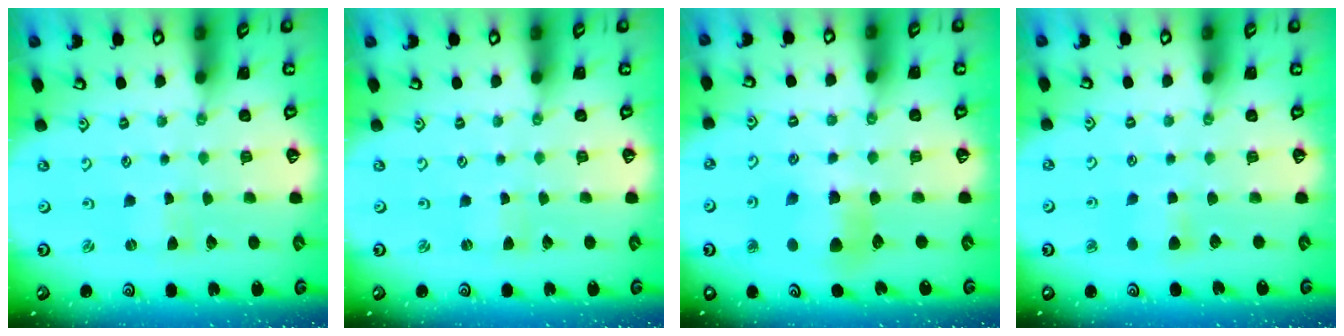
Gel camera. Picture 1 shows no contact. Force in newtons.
{"total": 1.0, "press": 1.0, "slide": 0.1}
{"total": 8.0, "press": 8.0, "slide": 0.9}
{"total": 5.1, "press": 5.0, "slide": 1.0}